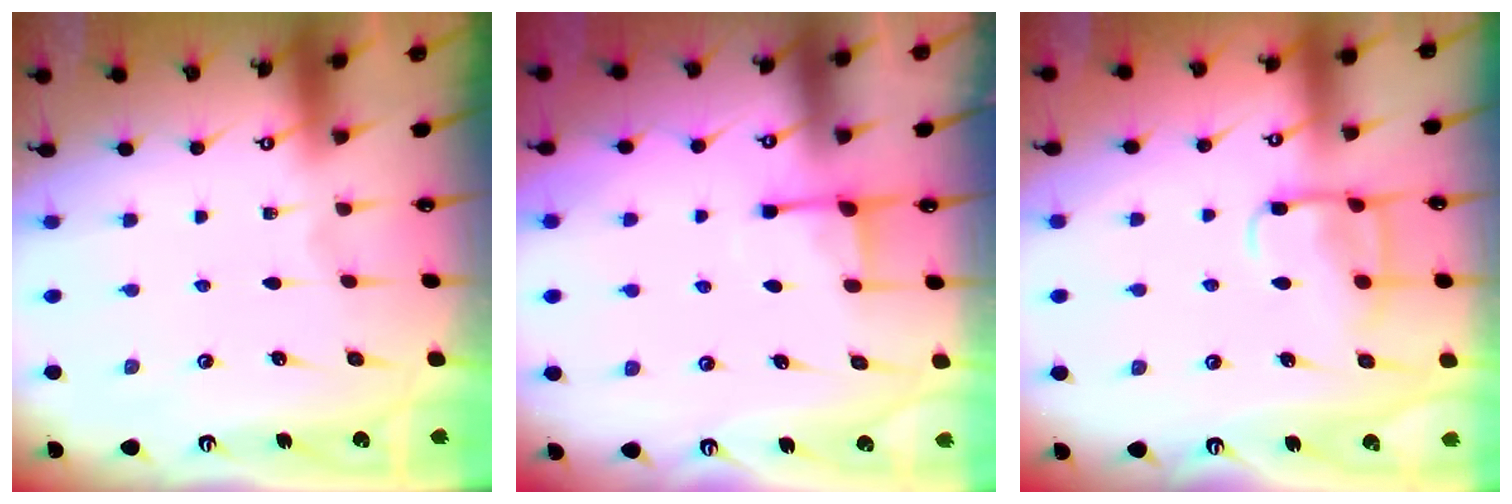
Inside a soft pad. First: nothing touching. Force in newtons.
{"total": 3.7, "press": 3.6, "slide": 0.8}
{"total": 10.6, "press": 10.5, "slide": 1.1}